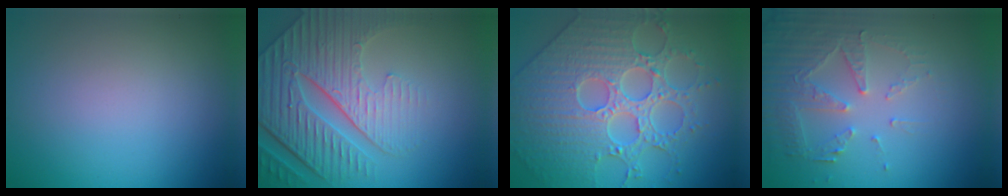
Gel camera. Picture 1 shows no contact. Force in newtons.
{"total": 7.2, "press": 5.8, "slide": 4.3}
{"total": 7.1, "press": 6.3, "slide": 3.3}
{"total": 5.3, "press": 3.7, "slide": 3.8}